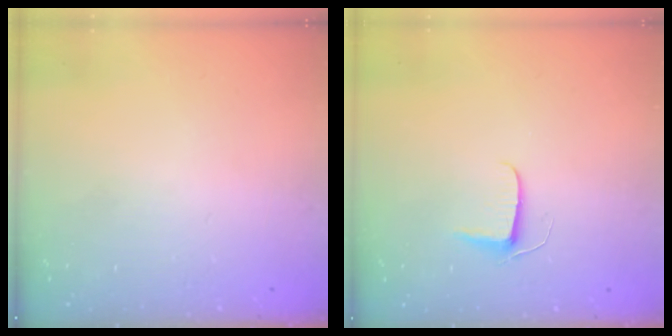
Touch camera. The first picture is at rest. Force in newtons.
{"total": 5.5, "press": 5.5, "slide": 0.5}